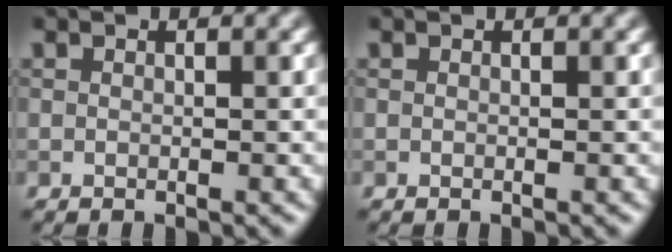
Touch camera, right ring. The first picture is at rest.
{"total": 0.0}